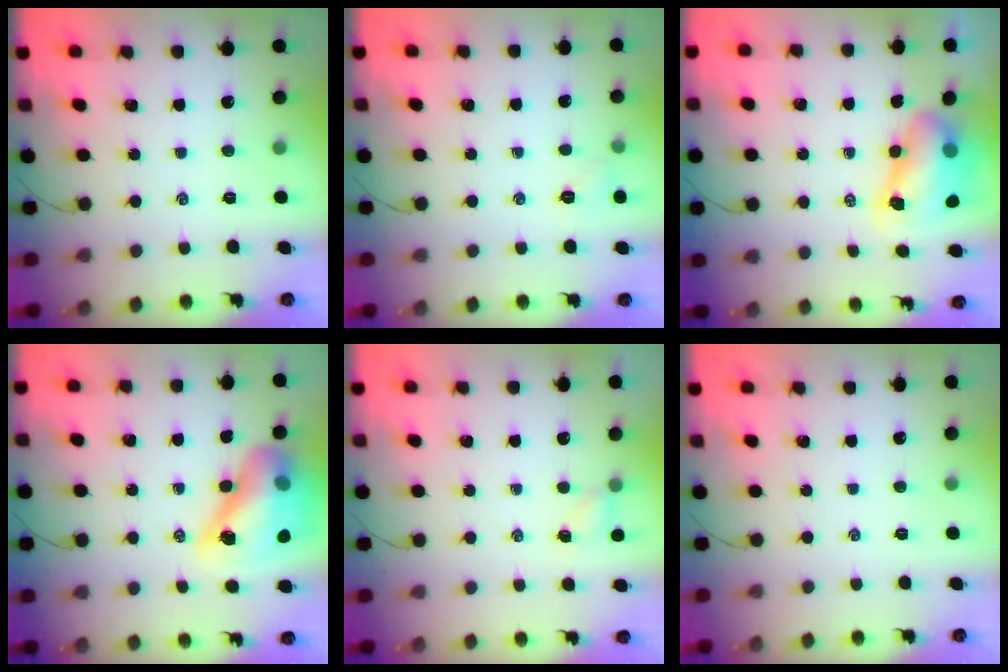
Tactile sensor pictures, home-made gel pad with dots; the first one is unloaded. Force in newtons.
{"total": 4.6, "press": 4.5, "slide": 1.3}
{"total": 9.6, "press": 9.2, "slide": 2.7}
{"total": 17.9, "press": 17.2, "slide": 5.0}
{"total": 2.7, "press": 2.5, "slide": 0.8}
{"total": 0.0}